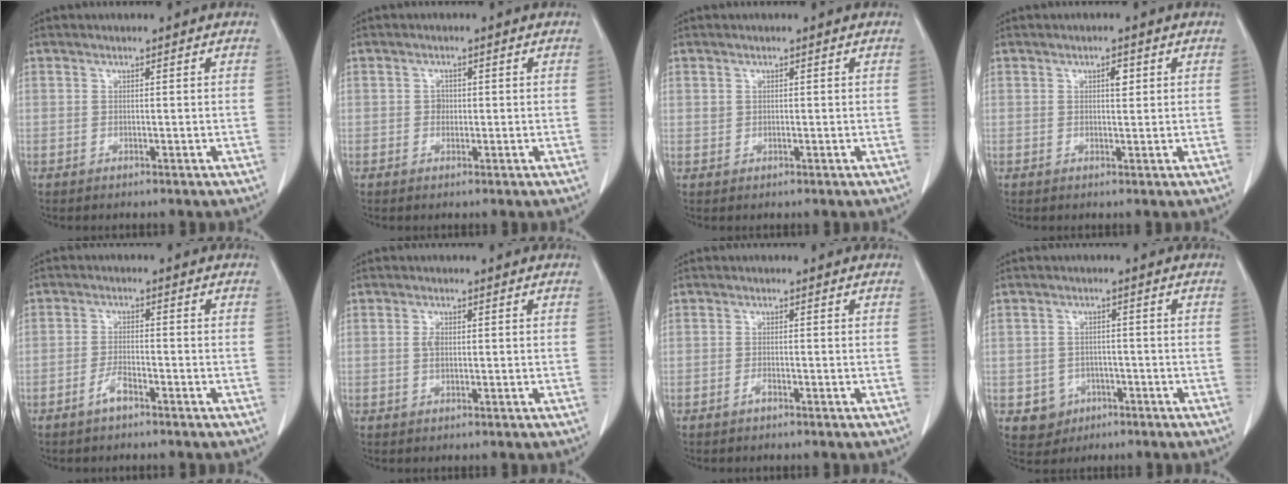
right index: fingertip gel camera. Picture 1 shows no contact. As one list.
[{"total": 1.2, "force": [0.0, 1.1, 0.6], "torque": [-0.007, 0.003, -0.001]}, {"total": 0.7, "force": [0.3, 0.6, 0.2], "torque": [0.003, 0.005, 0.004]}, {"total": 1.7, "force": [0.6, 0.7, 1.5], "torque": [-0.023, 0.001, 0.009]}, {"total": 2.7, "force": [-1.8, 0.6, 1.8], "torque": [-0.034, 0.003, -0.034]}, {"total": 1.7, "force": [0.1, 0.9, 1.5], "torque": [-0.029, 0.001, 0.001]}, {"total": 0.9, "force": [-0.6, 0.2, 0.6], "torque": [-0.011, 0.001, -0.008]}, {"total": 4.3, "force": [-1.6, 3.9, 0.5], "torque": [0.000, 0.011, -0.014]}]